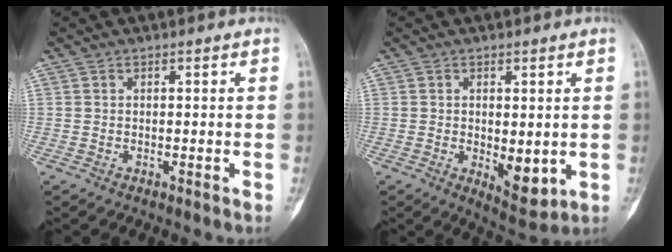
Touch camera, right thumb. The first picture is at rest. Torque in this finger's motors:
{"motor_torque": [-0.23, 0.56, 0.36, 0.37, -0.05]}